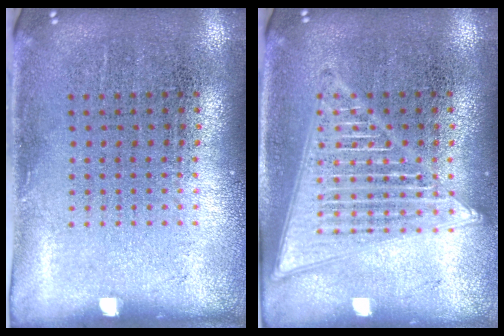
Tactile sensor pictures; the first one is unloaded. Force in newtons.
{"total": 3.2, "press": 3.2, "slide": 0.4}